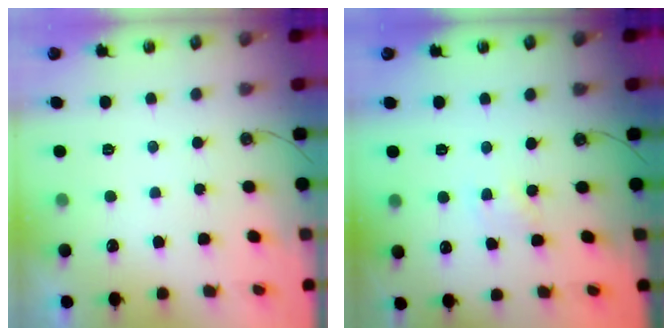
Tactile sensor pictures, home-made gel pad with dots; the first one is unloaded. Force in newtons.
{"total": 3.9, "press": 3.8, "slide": 0.5}